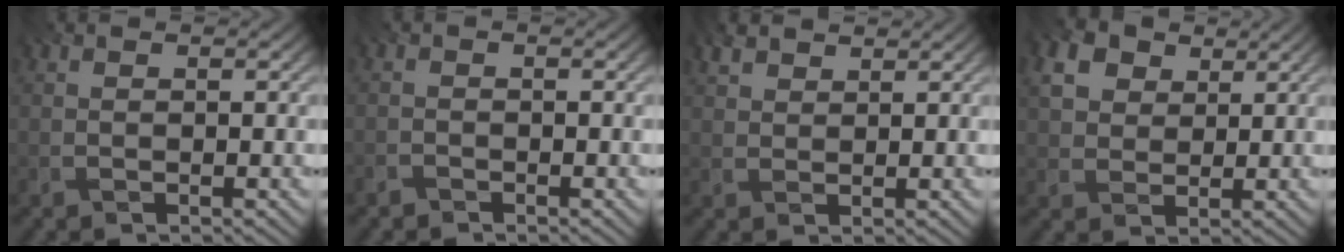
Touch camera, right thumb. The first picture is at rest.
{"total": 2.1, "force": [-2.0, 0.4, -0.3], "torque": [0.003, -0.002, -0.048]}
{"total": 2.6, "force": [2.2, 1.0, 1.0], "torque": [-0.028, 0.006, 0.043]}
{"total": 4.9, "force": [2.3, 3.6, 2.4], "torque": [-0.069, 0.004, 0.037]}